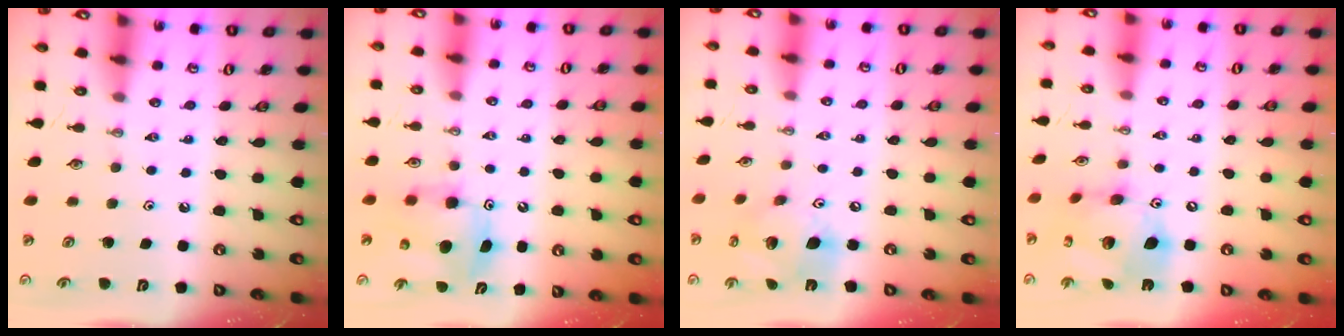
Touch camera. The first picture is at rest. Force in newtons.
{"total": 7.5, "press": 7.5, "slide": 0.3}
{"total": 15.5, "press": 15.3, "slide": 2.9}
{"total": 17.0, "press": 16.9, "slide": 2.0}